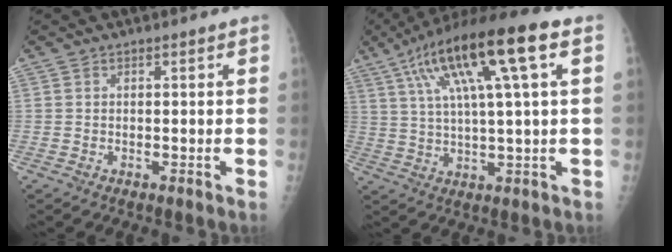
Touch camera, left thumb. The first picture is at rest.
{"total": 18.5, "force": [7.1, 3.1, 16.8], "torque": [-0.302, 0.019, 0.116]}